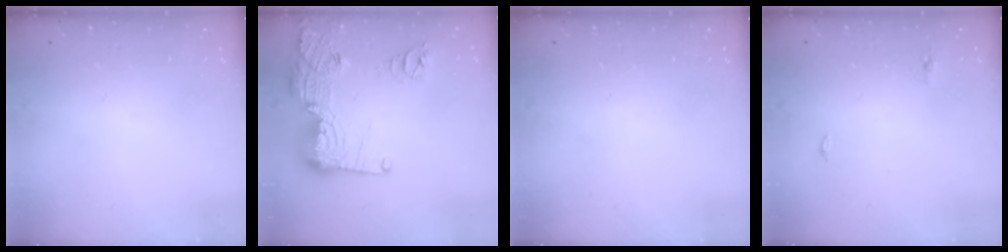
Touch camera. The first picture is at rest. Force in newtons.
{"total": 18.4, "press": 18.3, "slide": 1.7}
{"total": 0.0}
{"total": 3.7, "press": 3.3, "slide": 1.7}